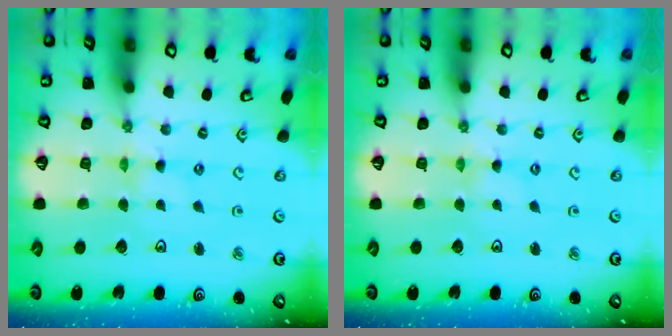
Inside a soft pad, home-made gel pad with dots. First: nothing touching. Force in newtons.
{"total": 1.7, "press": 1.7, "slide": 0.3}